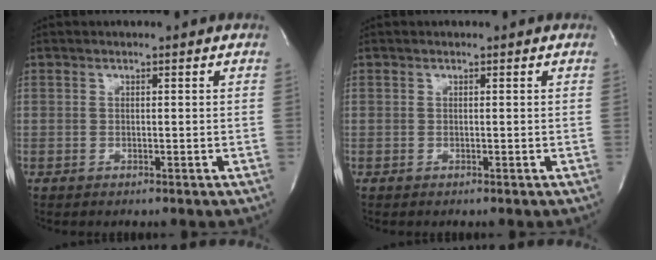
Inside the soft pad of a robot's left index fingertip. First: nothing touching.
{"total": 0.0}